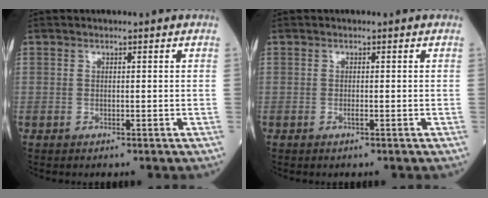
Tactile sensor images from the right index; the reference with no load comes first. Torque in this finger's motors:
{"motor_torque": [0.22, -0.12, 0.09, 0.03]}